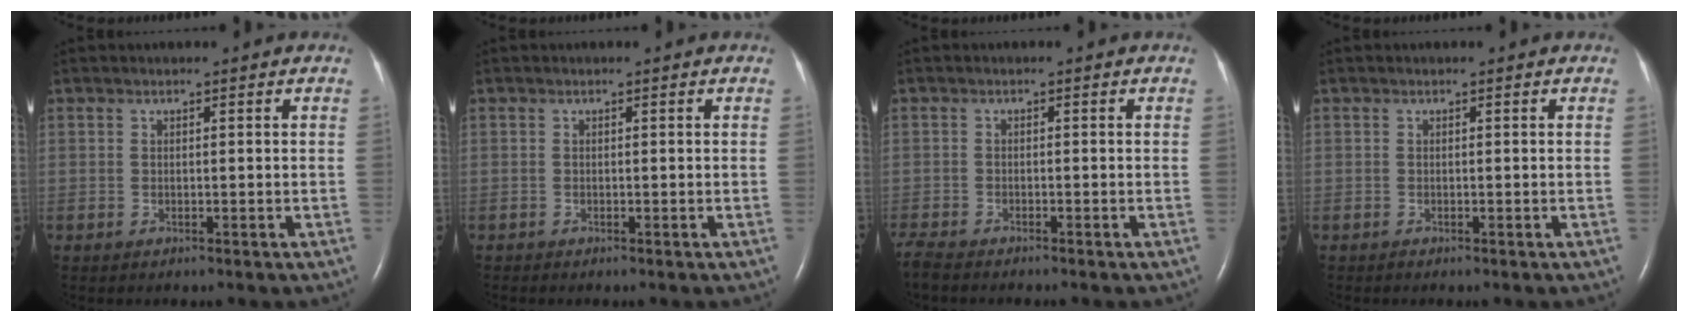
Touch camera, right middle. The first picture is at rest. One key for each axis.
{"total": 0.0}
{"total": 3.9, "fx": -3.6, "fy": 0.2, "fz": 1.5, "tx": -0.032, "ty": -0.014, "tz": -0.060}
{"total": 0.0}